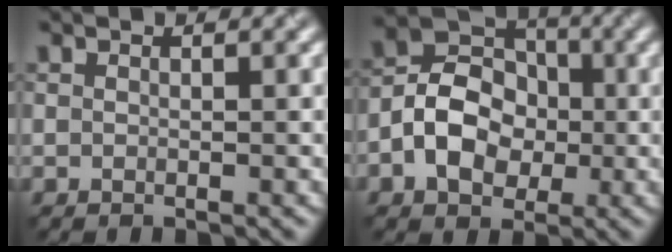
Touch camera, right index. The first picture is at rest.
{"total": 6.2, "force": [-1.6, 4.6, 3.8], "torque": [-0.065, 0.005, -0.036]}